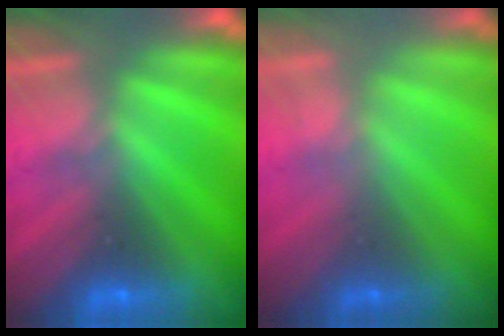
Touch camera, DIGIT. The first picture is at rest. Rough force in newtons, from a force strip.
{"total": 2.3}